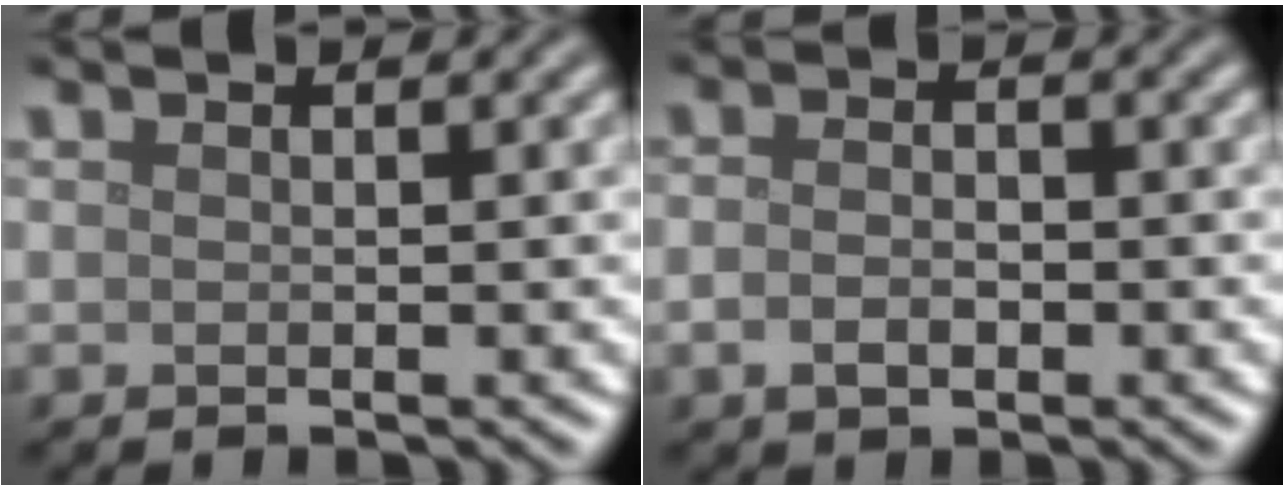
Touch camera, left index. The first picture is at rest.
{"total": 2.2, "force": [-0.7, 1.3, 1.6], "torque": [-0.032, -0.002, -0.014]}